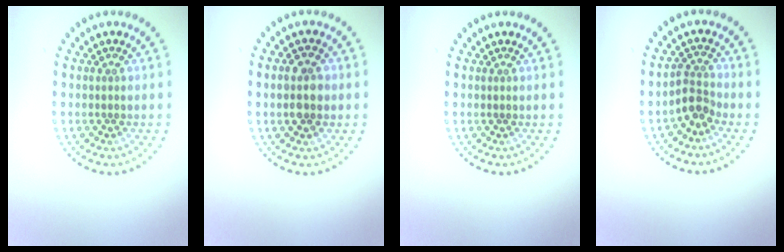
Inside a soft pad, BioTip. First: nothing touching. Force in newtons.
{"total": 2.8, "press": 2.8, "slide": 0.2}
{"total": 0.0}
{"total": 2.3, "press": 1.7, "slide": 1.5}